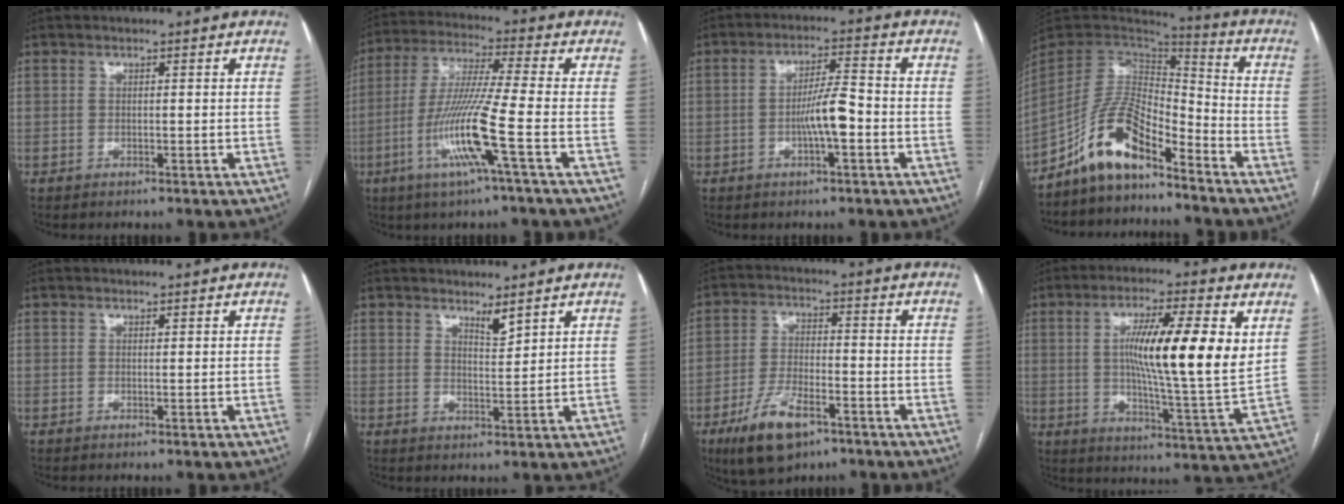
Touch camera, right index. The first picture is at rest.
{"total": 12.4, "force": [-4.4, -1.3, 11.5], "torque": [-0.231, -0.014, -0.091]}
{"total": 6.1, "force": [-1.6, 0.7, 5.8], "torque": [-0.109, 0.008, -0.029]}
{"total": 11.2, "force": [-7.9, 3.7, 7.0], "torque": [-0.145, 0.026, -0.149]}
{"total": 0.0}
{"total": 2.5, "force": [2.2, 0.2, 1.2], "torque": [-0.025, -0.013, 0.043]}
{"total": 10.1, "force": [-5.9, 3.9, 7.2], "torque": [-0.147, -0.008, -0.102]}
{"total": 15.9, "force": [3.7, 0.8, 15.5], "torque": [-0.259, -0.006, 0.052]}